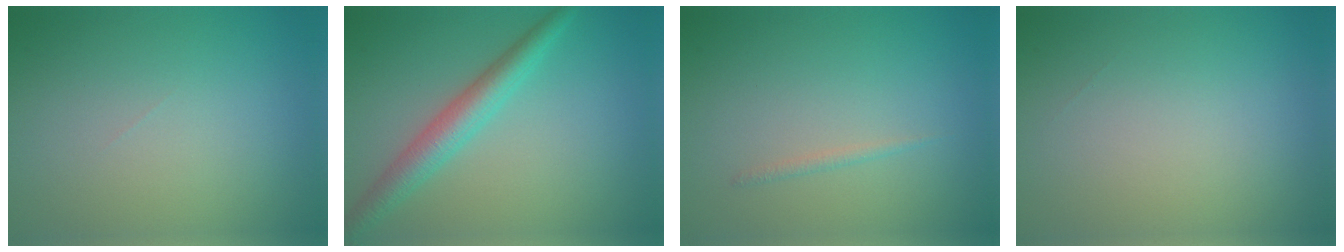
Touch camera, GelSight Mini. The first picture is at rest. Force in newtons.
{"total": 3.9, "press": 3.9, "slide": 0.0}
{"total": 0.7, "press": 0.7, "slide": 0.1}
{"total": 0.0}